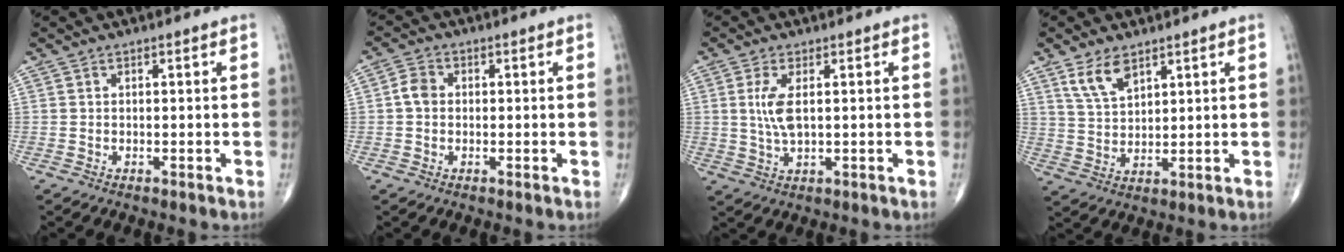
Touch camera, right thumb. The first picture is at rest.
{"total": 3.1, "force": [0.0, 2.5, 1.8], "torque": [-0.031, 0.008, -0.007]}
{"total": 5.3, "force": [1.0, 2.1, 4.8], "torque": [-0.109, -0.007, 0.024]}
{"total": 6.3, "force": [4.1, 3.0, 3.8], "torque": [-0.064, -0.021, 0.087]}